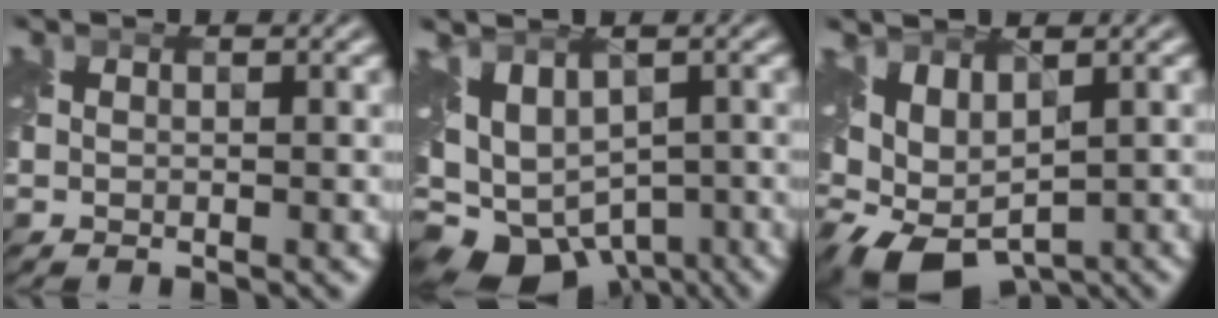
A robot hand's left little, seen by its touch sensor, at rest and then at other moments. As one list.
[{"total": 9.4, "force": [-4.9, 5.7, 5.7], "torque": [-0.101, -0.026, -0.049]}, {"total": 6.9, "force": [0.2, 4.3, 5.4], "torque": [-0.112, -0.015, 0.016]}]